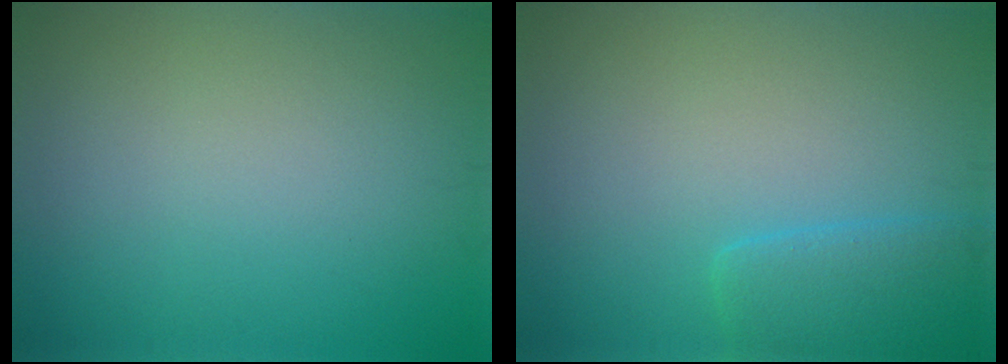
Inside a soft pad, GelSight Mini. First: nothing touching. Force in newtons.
{"total": 3.2, "press": 3.2, "slide": 0.3}